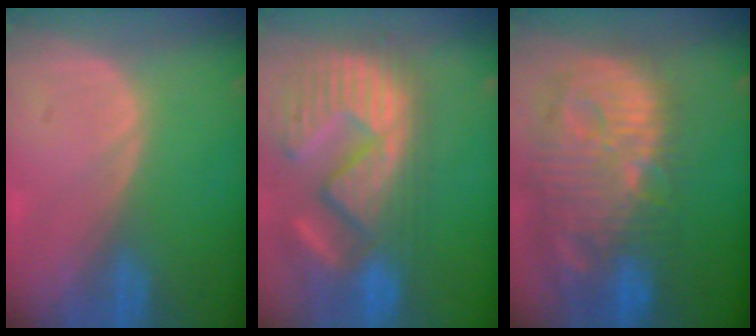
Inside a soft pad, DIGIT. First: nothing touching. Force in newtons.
{"total": 14.9, "press": 12.4, "slide": 8.2}
{"total": 14.5, "press": 12.7, "slide": 7.1}